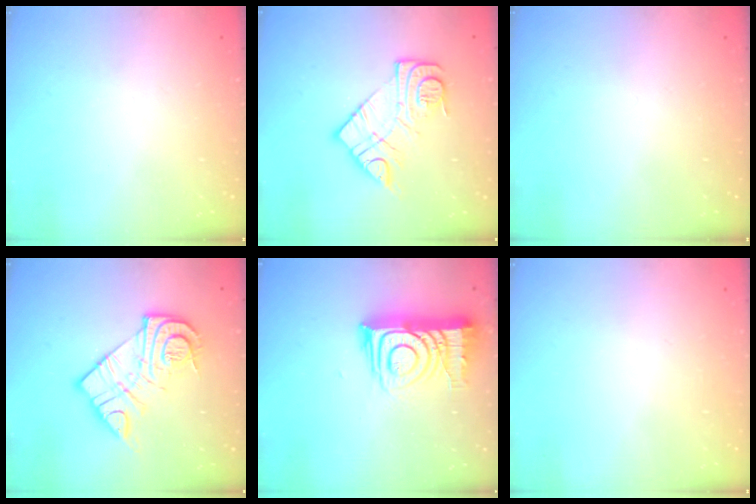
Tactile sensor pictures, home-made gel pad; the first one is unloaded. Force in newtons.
{"total": 13.2, "press": 13.2, "slide": 1.0}
{"total": 1.7, "press": 1.7, "slide": 0.1}
{"total": 15.4, "press": 15.4, "slide": 1.3}
{"total": 14.2, "press": 14.2, "slide": 1.2}
{"total": 1.8, "press": 1.8, "slide": 0.1}